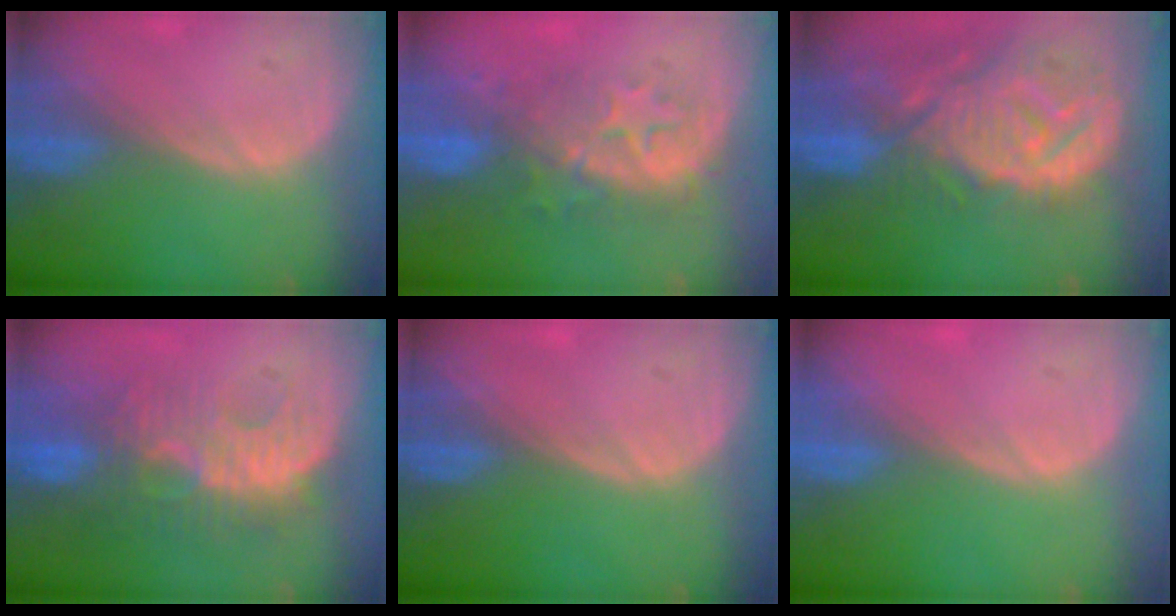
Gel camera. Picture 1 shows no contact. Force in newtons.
{"total": 8.1, "press": 8.1, "slide": 0.9}
{"total": 13.8, "press": 12.0, "slide": 6.9}
{"total": 9.2, "press": 9.0, "slide": 1.9}
{"total": 0.0}
{"total": 0.0}